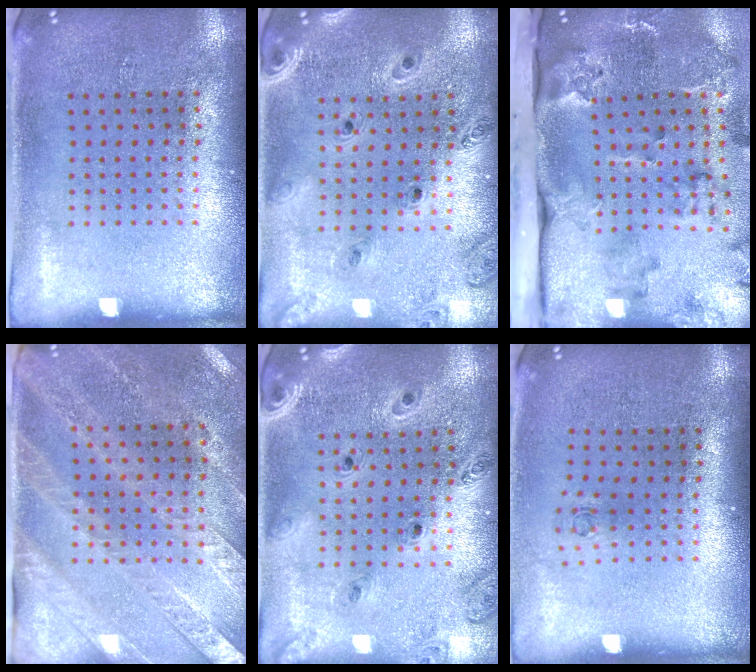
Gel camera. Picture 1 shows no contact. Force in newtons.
{"total": 1.4, "press": 1.3, "slide": 0.3}
{"total": 3.8, "press": 2.7, "slide": 2.6}
{"total": 2.7, "press": 2.4, "slide": 1.2}
{"total": 1.4, "press": 1.3, "slide": 0.3}
{"total": 0.6, "press": 0.3, "slide": 0.5}